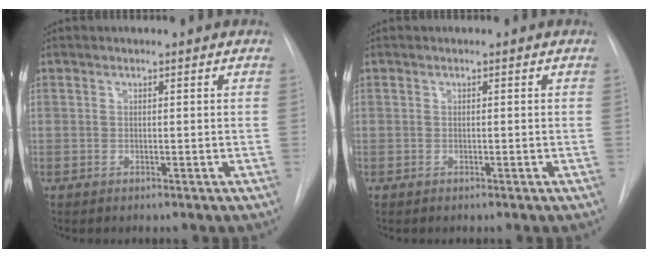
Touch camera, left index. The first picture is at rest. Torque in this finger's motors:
{"motor_torque": [-0.02, -0.01, 0.02, 0.00]}